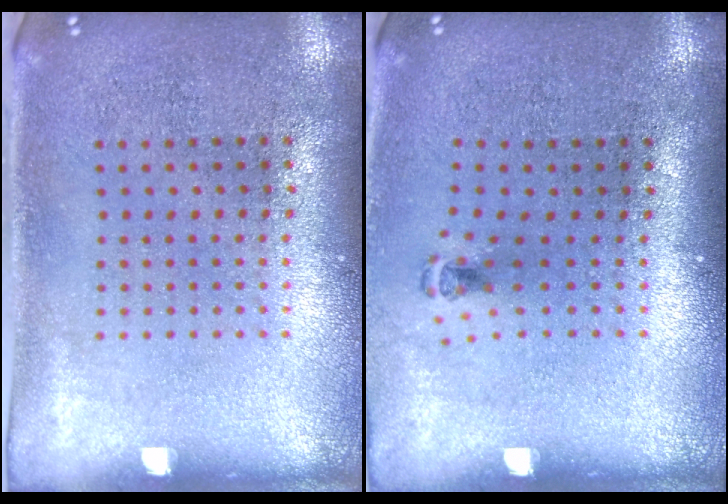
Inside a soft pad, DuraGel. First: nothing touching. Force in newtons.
{"total": 0.6, "press": 0.4, "slide": 0.5}